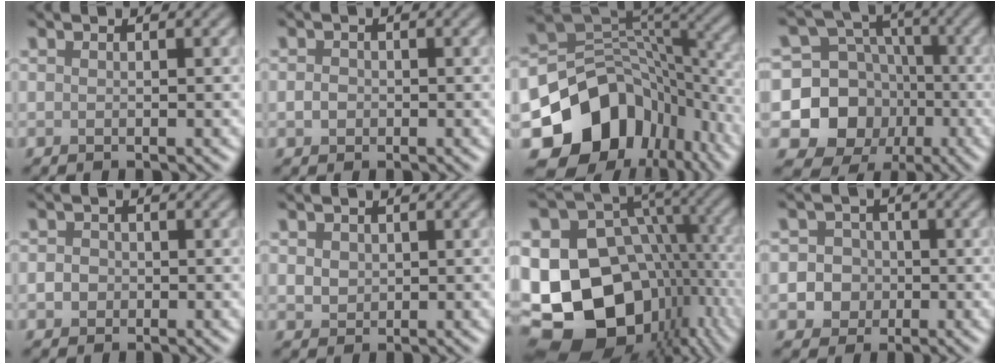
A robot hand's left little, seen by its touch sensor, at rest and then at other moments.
{"total": 1.2, "force": [-0.3, 1.0, 0.5], "torque": [-0.009, -0.001, -0.009]}
{"total": 14.1, "force": [-7.0, 10.3, 6.6], "torque": [-0.131, -0.007, -0.114]}
{"total": 10.1, "force": [-2.4, 9.3, 3.3], "torque": [-0.067, -0.007, -0.069]}
{"total": 1.5, "force": [-0.3, 1.3, 0.5], "torque": [-0.003, -0.001, -0.011]}
{"total": 1.5, "force": [0.4, 1.3, 0.7], "torque": [-0.012, -0.003, 0.010]}
{"total": 20.3, "force": [-3.5, 15.8, 12.2], "torque": [-0.230, -0.025, -0.028]}
{"total": 5.0, "force": [-0.9, 4.7, 1.3], "torque": [0.008, 0.016, -0.040]}